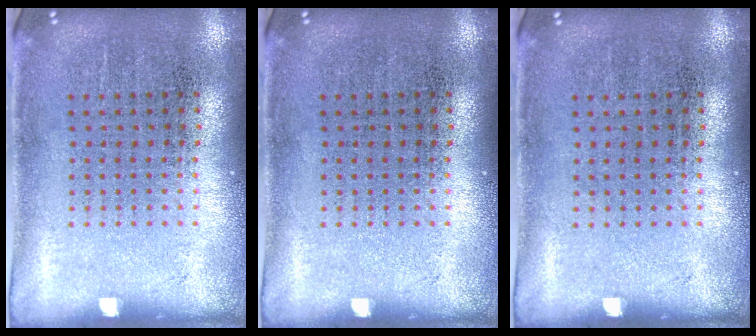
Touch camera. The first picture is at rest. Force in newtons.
{"total": 0.0}
{"total": 0.0}